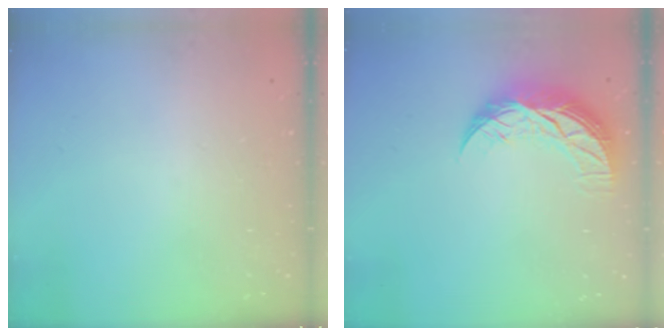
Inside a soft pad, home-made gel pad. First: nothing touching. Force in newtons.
{"total": 10.1, "press": 10.0, "slide": 0.9}